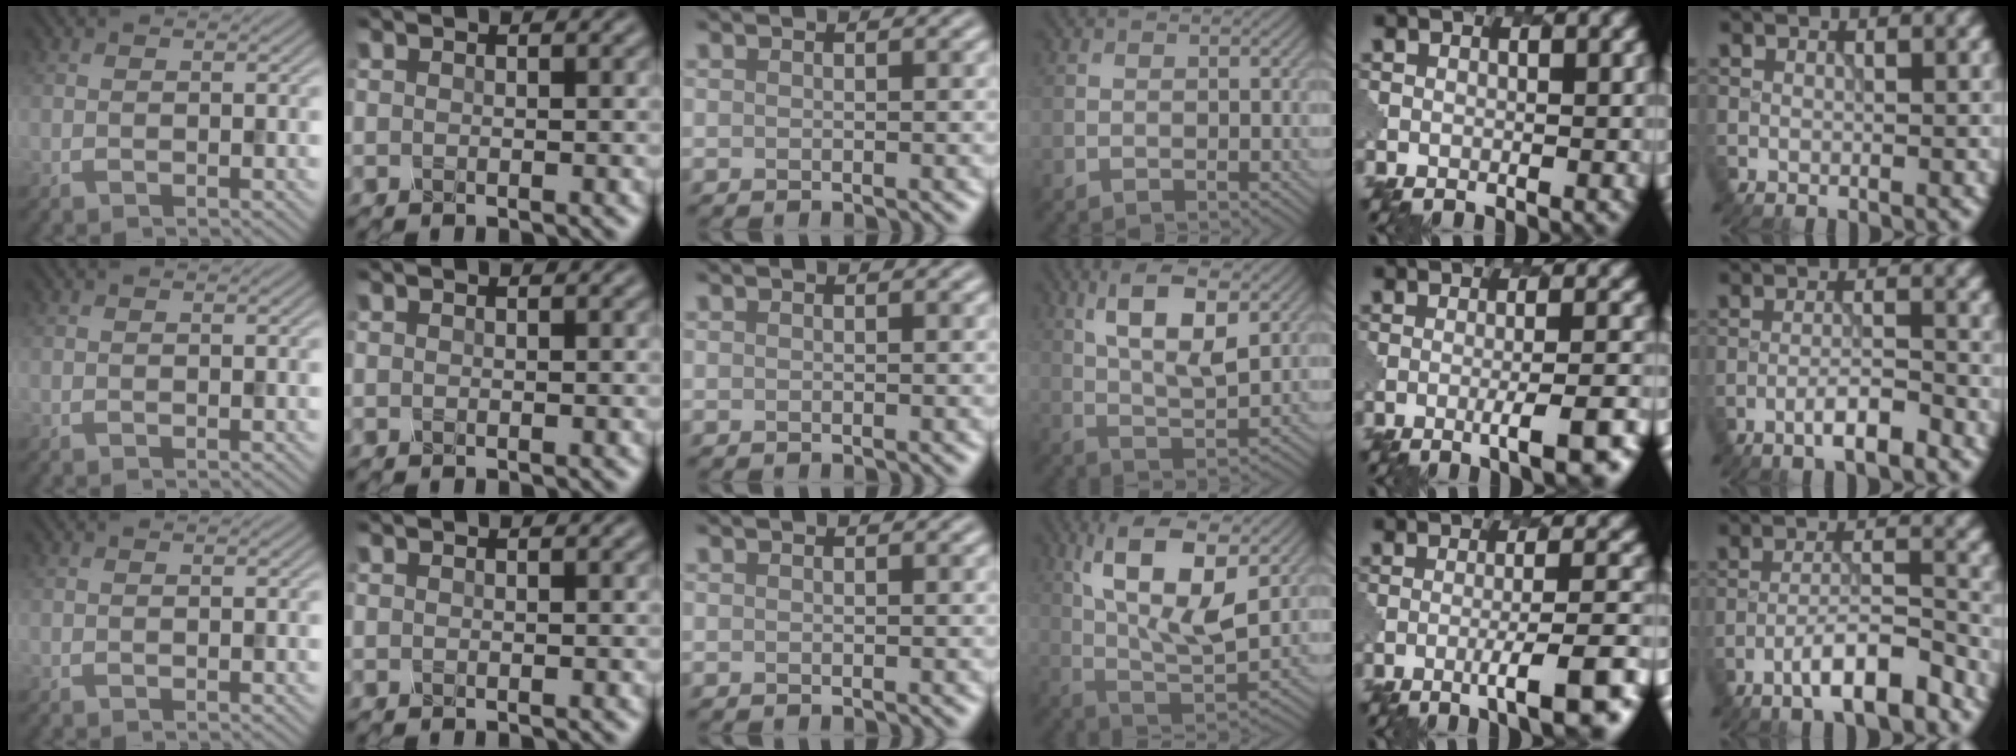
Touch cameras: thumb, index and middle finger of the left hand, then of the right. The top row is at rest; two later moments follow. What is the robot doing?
{"motion": "twist", "object": "rubiks cube"}